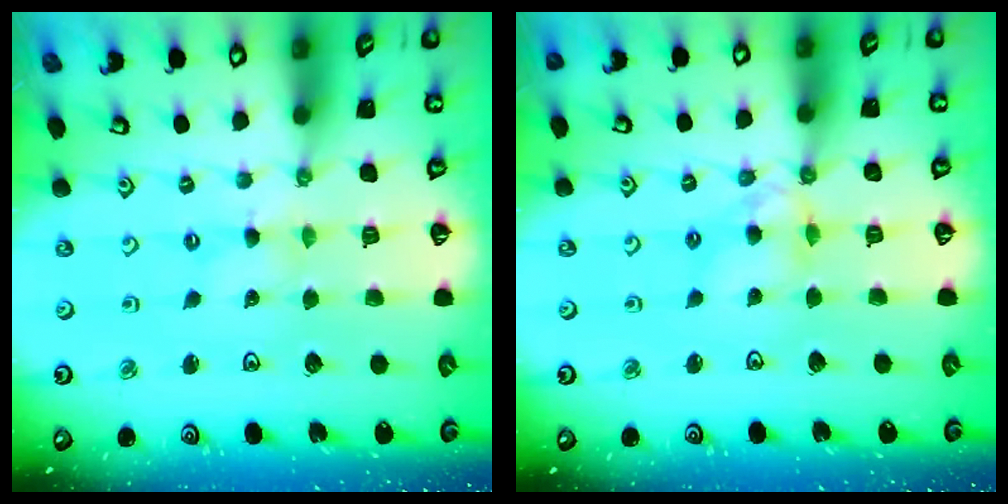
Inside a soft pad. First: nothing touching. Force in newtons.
{"total": 7.9, "press": 7.9, "slide": 0.6}